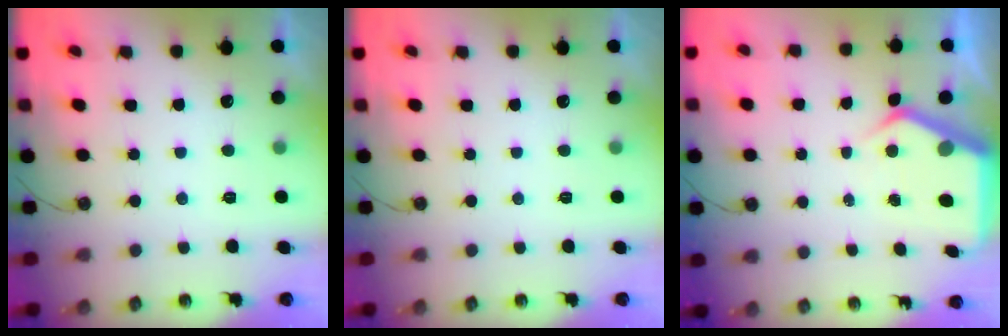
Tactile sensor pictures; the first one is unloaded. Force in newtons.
{"total": 0.0}
{"total": 5.8, "press": 5.8, "slide": 0.6}